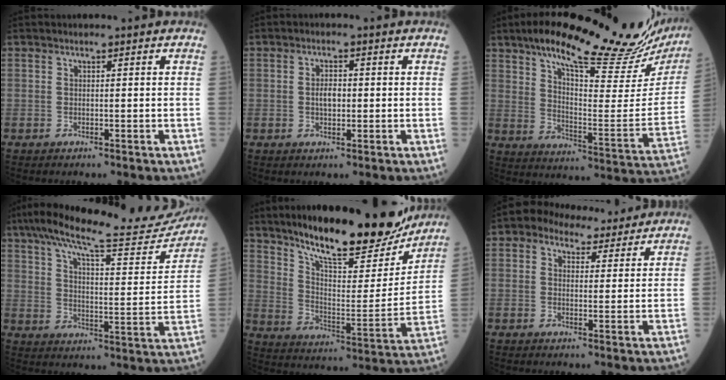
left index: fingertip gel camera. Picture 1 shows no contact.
{"total": 2.5, "force": [-0.1, 1.3, 2.1], "torque": [-0.040, 0.004, -0.002]}
{"total": 28.8, "force": [23.8, 4.4, 15.6], "torque": [-0.237, -0.039, 0.313]}
{"total": 23.3, "force": [20.9, 2.8, 10.0], "torque": [-0.165, -0.024, 0.280]}
{"total": 22.2, "force": [18.5, 4.1, 11.6], "torque": [-0.182, -0.023, 0.278]}
{"total": 6.8, "force": [5.5, 3.3, 2.1], "torque": [-0.033, 0.025, 0.078]}